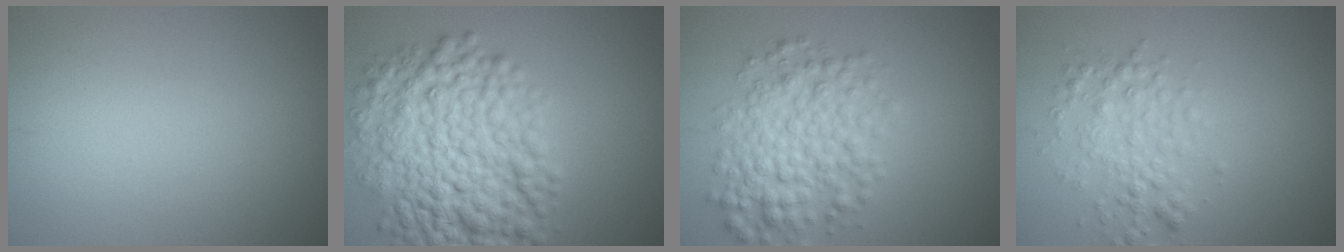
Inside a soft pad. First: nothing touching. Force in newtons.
{"total": 10.1, "press": 10.1, "slide": 0.1}
{"total": 5.5, "press": 5.5, "slide": 0.1}
{"total": 3.0, "press": 3.0, "slide": 0.0}